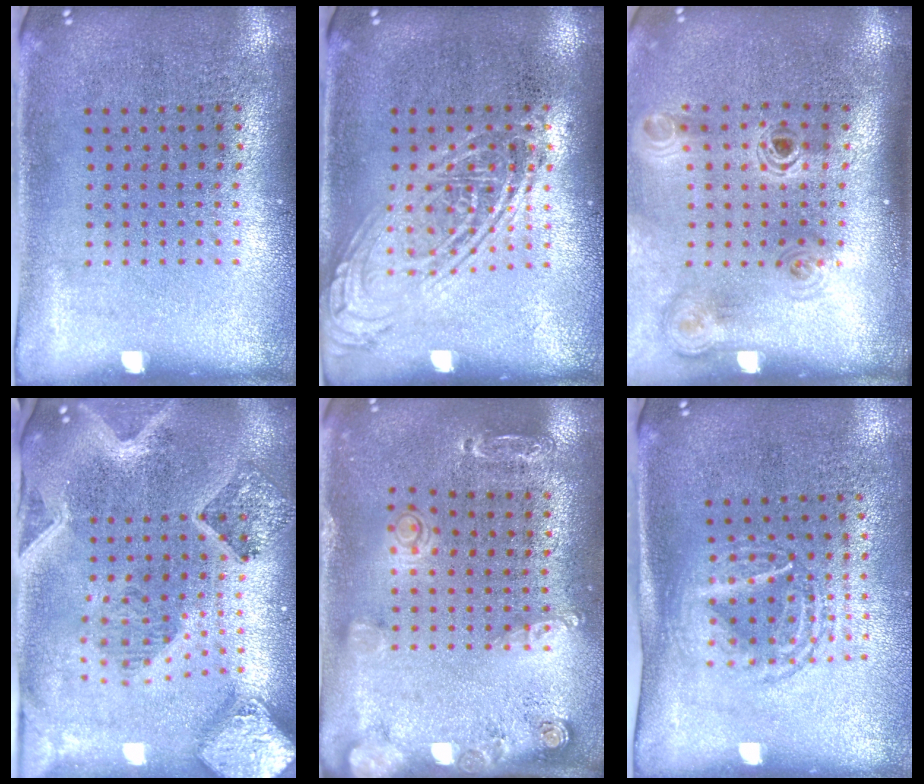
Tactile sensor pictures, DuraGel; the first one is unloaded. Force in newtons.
{"total": 2.4, "press": 2.4, "slide": 0.3}
{"total": 1.3, "press": 1.2, "slide": 0.5}
{"total": 3.0, "press": 2.6, "slide": 1.5}
{"total": 1.5, "press": 1.5, "slide": 0.3}
{"total": 1.7, "press": 1.4, "slide": 1.0}